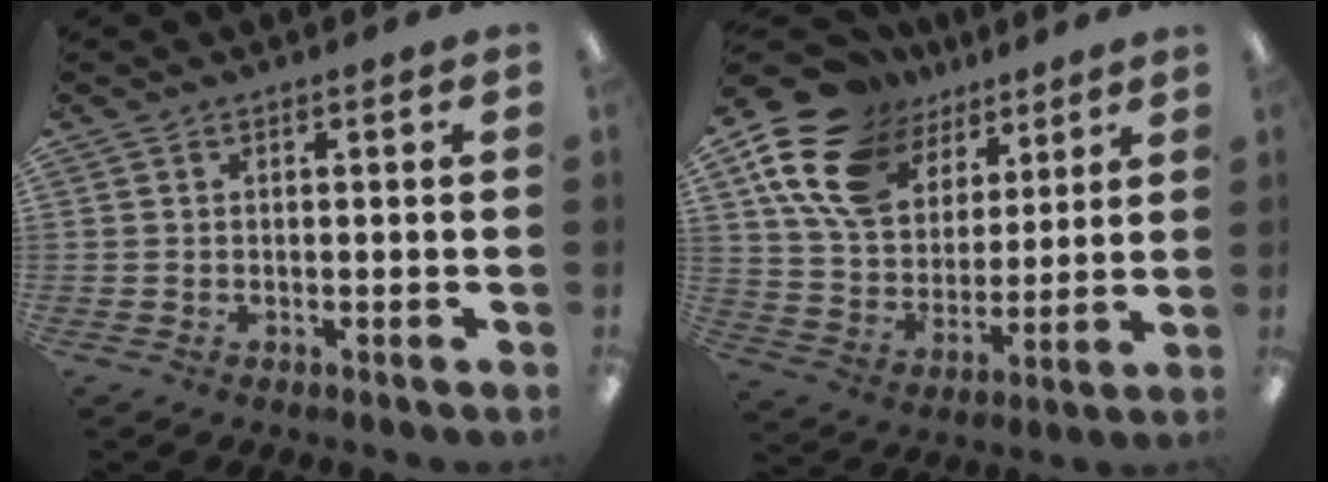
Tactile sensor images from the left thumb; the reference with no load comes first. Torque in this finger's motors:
{"motor_torque": [0.31, 0.37, 1.37, -1.40, 0.39]}